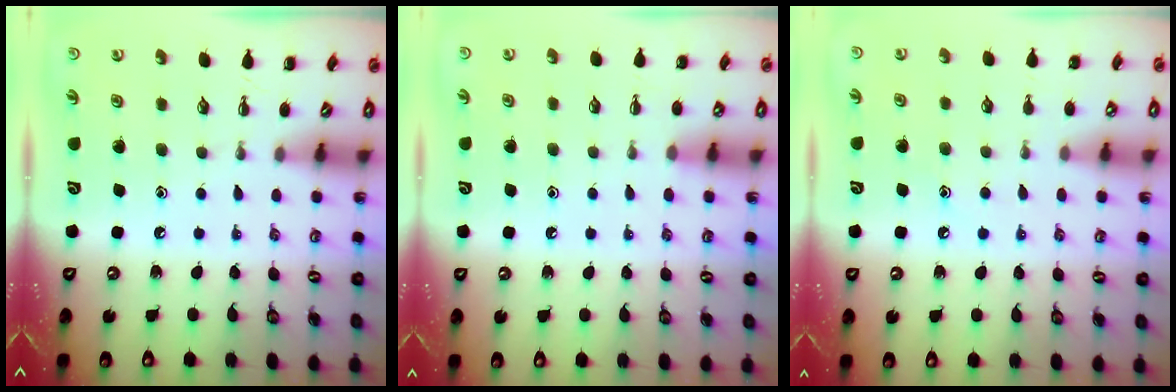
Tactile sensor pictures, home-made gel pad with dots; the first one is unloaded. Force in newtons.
{"total": 5.9, "press": 5.5, "slide": 2.0}
{"total": 8.2, "press": 8.0, "slide": 1.8}